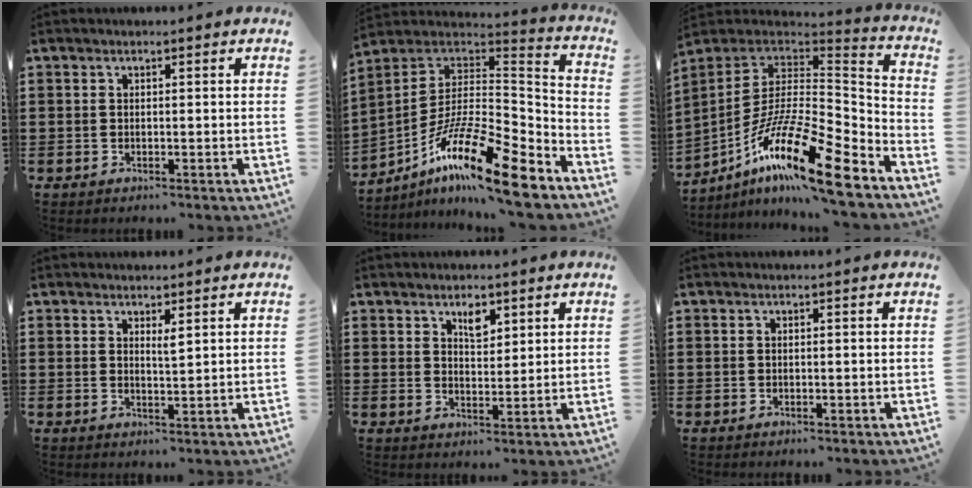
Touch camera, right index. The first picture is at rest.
{"total": 18.2, "force": [-11.9, 3.9, 13.2], "torque": [-0.242, 0.022, -0.217]}
{"total": 19.7, "force": [-12.5, 4.5, 14.6], "torque": [-0.273, 0.022, -0.227]}
{"total": 1.5, "force": [1.0, 0.2, 1.1], "torque": [-0.015, -0.002, 0.016]}
{"total": 3.2, "force": [2.2, 1.5, 1.8], "torque": [-0.026, -0.003, 0.036]}
{"total": 0.0}